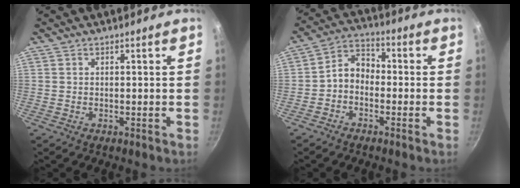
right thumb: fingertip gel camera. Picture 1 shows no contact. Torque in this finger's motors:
{"motor_torque": [0.82, 0.43, 0.73, -0.53, 0.02]}